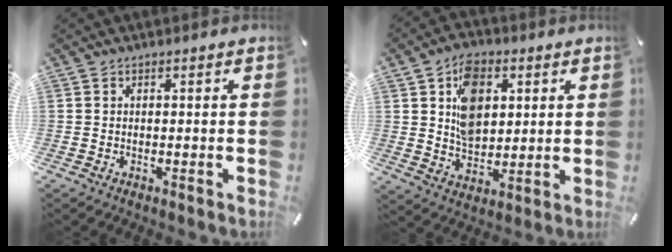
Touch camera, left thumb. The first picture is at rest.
{"total": 11.1, "force": [3.3, 8.1, 6.9], "torque": [-0.108, 0.007, 0.063]}